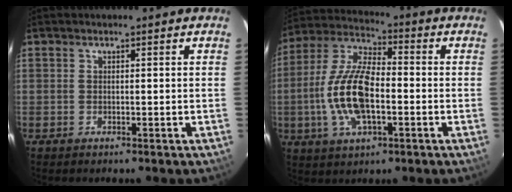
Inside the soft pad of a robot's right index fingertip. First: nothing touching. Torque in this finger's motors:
{"motor_torque": [2.14, 0.00, 1.05, 0.21]}